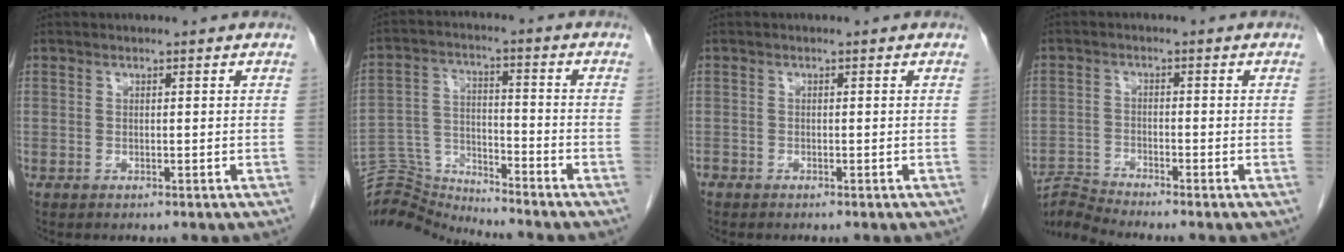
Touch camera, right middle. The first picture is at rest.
{"total": 10.1, "force": [-10.0, -0.9, -1.1], "torque": [0.010, 0.034, -0.188]}
{"total": 0.9, "force": [-0.7, 0.4, 0.1], "torque": [-0.007, -0.001, -0.014]}
{"total": 5.7, "force": [-5.2, -2.2, -0.5], "torque": [-0.009, 0.000, -0.099]}